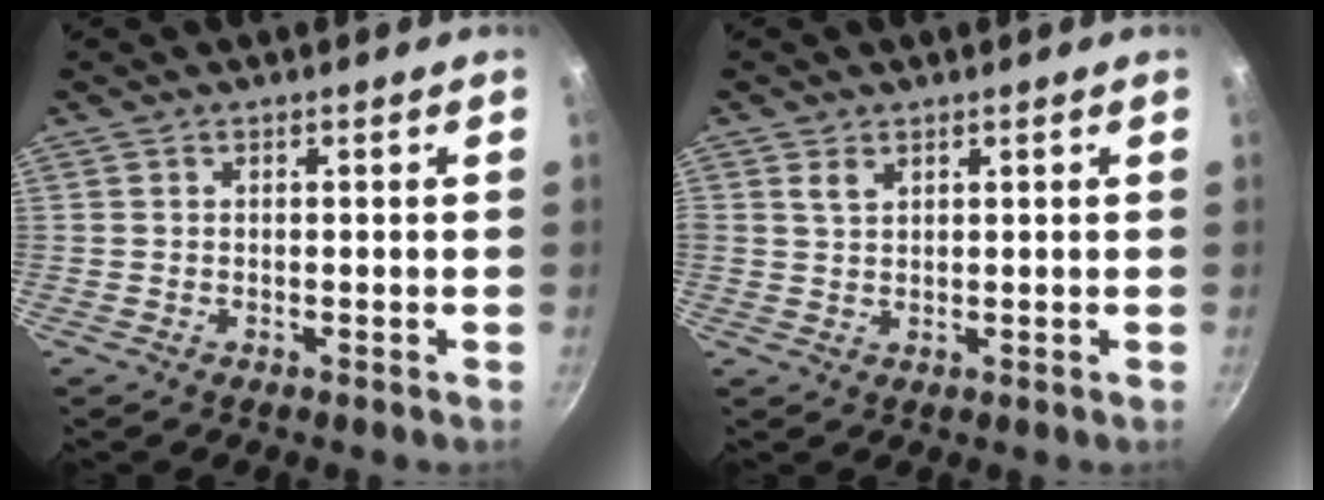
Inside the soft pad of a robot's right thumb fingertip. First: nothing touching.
{"total": 2.1, "force": [1.1, 1.3, 1.2], "torque": [-0.019, -0.004, 0.022]}